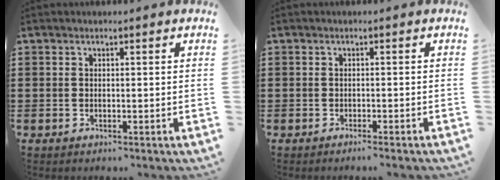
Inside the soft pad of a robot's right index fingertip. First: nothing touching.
{"total": 1.0, "force": [-0.9, -0.3, 0.5], "torque": [-0.011, -0.006, -0.015]}